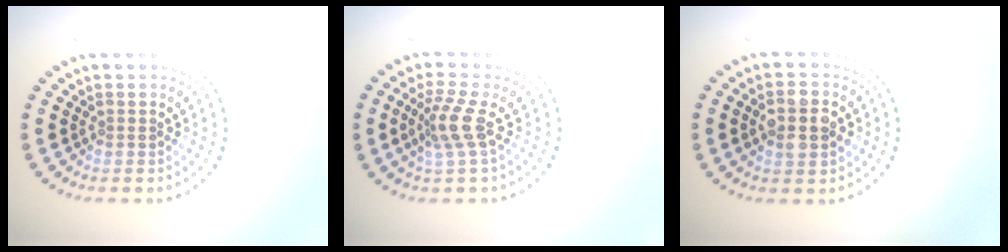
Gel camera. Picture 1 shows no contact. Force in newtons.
{"total": 2.9, "press": 2.0, "slide": 2.0}
{"total": 4.0, "press": 4.0, "slide": 0.2}